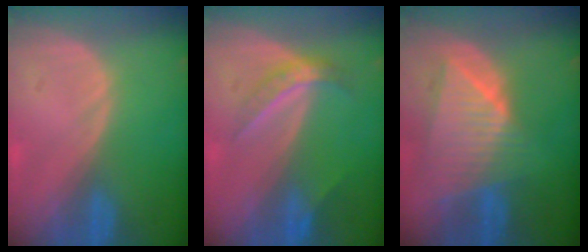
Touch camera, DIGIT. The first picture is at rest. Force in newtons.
{"total": 4.6, "press": 4.1, "slide": 2.1}
{"total": 9.1, "press": 8.0, "slide": 4.4}